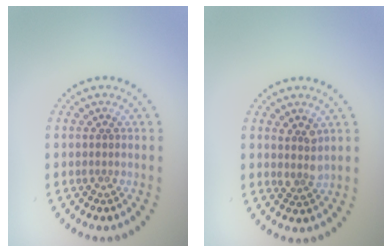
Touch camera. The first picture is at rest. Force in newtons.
{"total": 1.8, "press": 1.5, "slide": 1.0}